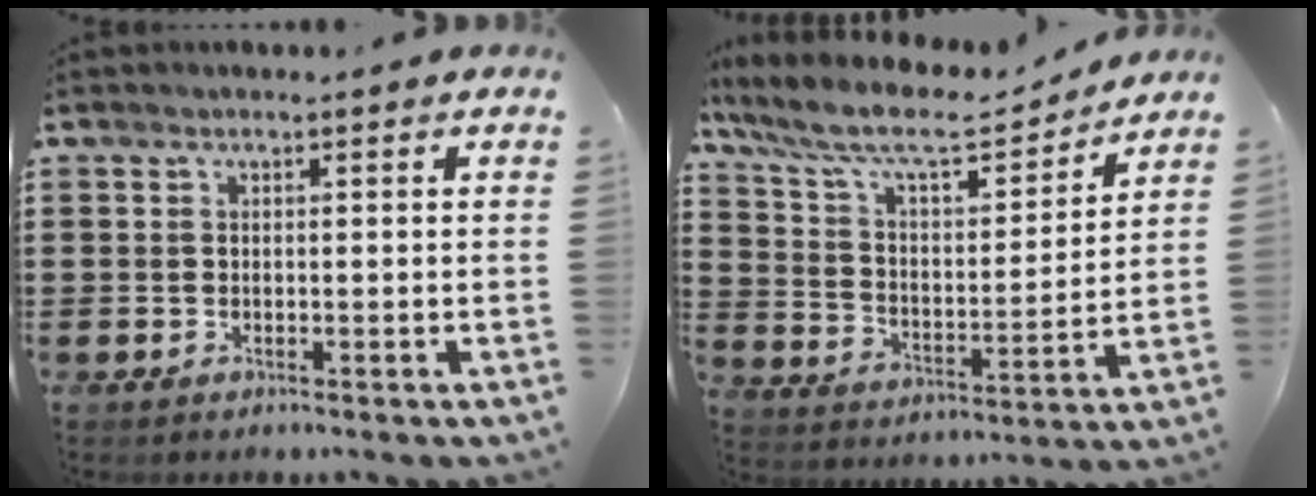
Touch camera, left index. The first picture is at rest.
{"total": 9.5, "force": [8.1, 2.0, 4.5], "torque": [-0.124, -0.044, 0.136]}